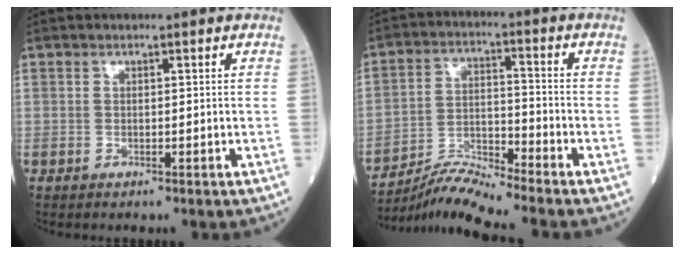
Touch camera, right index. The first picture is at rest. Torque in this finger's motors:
{"motor_torque": [-0.13, -0.16, 0.09, -0.01]}